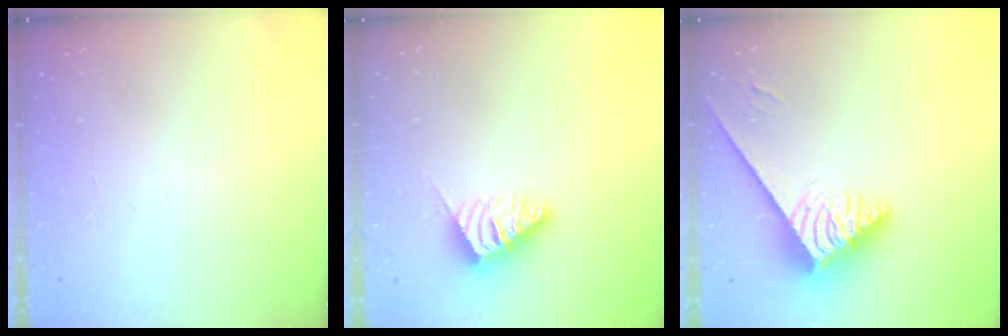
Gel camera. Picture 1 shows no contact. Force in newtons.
{"total": 2.5, "press": 2.4, "slide": 0.6}
{"total": 3.9, "press": 3.9, "slide": 0.7}